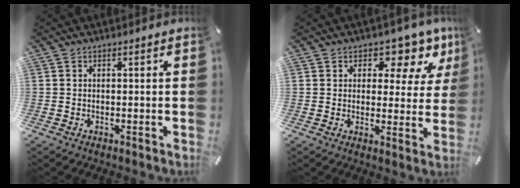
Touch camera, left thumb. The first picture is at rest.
{"total": 8.2, "force": [5.0, 4.9, 4.1], "torque": [-0.043, -0.041, 0.080]}